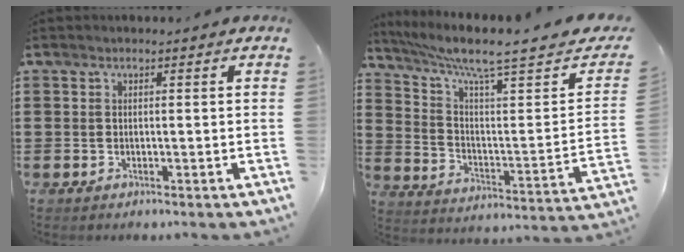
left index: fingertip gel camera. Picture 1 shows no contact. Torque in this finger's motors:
{"motor_torque": [1.07, -1.07, 0.20, 0.07]}